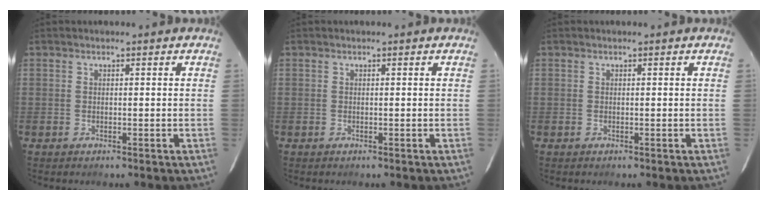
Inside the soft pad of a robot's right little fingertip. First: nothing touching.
{"total": 0.0}
{"total": 0.0}